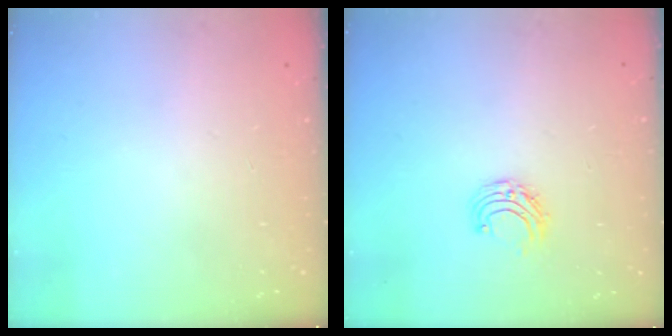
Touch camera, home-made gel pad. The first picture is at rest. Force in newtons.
{"total": 5.9, "press": 5.8, "slide": 0.7}